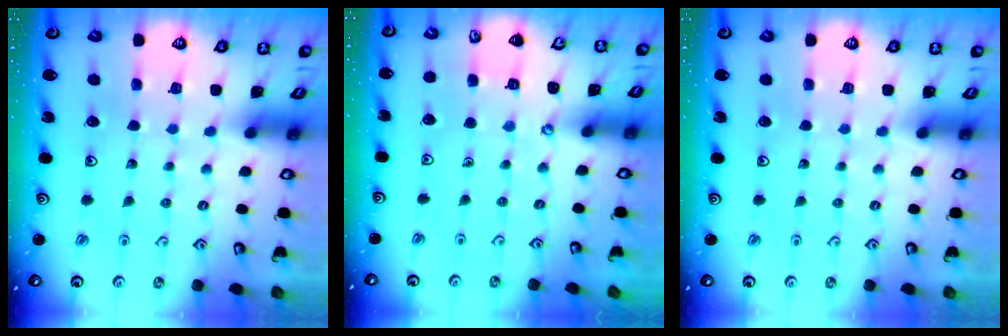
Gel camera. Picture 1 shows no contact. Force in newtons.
{"total": 3.1, "press": 3.1, "slide": 0.3}
{"total": 0.0}